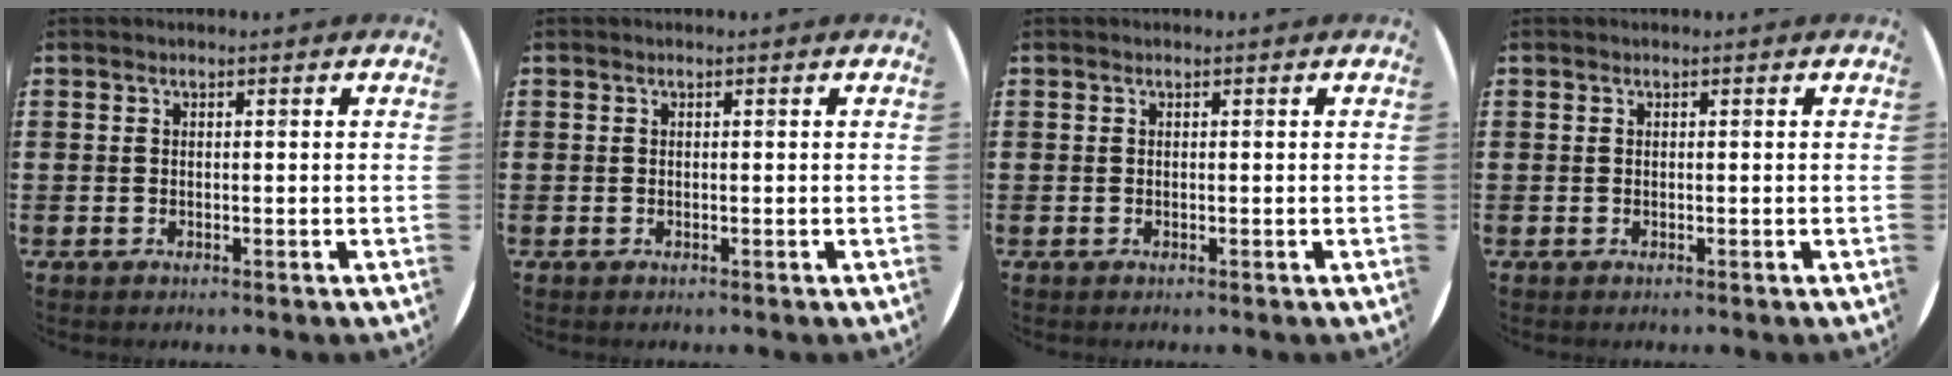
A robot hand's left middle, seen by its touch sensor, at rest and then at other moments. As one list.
[{"total": 0.0}, {"total": 0.0}, {"total": 0.0}]